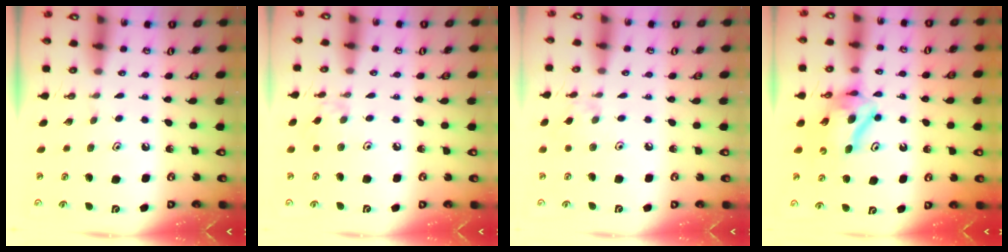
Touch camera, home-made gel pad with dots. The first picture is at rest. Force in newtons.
{"total": 3.0, "press": 3.0, "slide": 0.5}
{"total": 2.5, "press": 2.5, "slide": 0.5}
{"total": 9.0, "press": 9.0, "slide": 0.9}